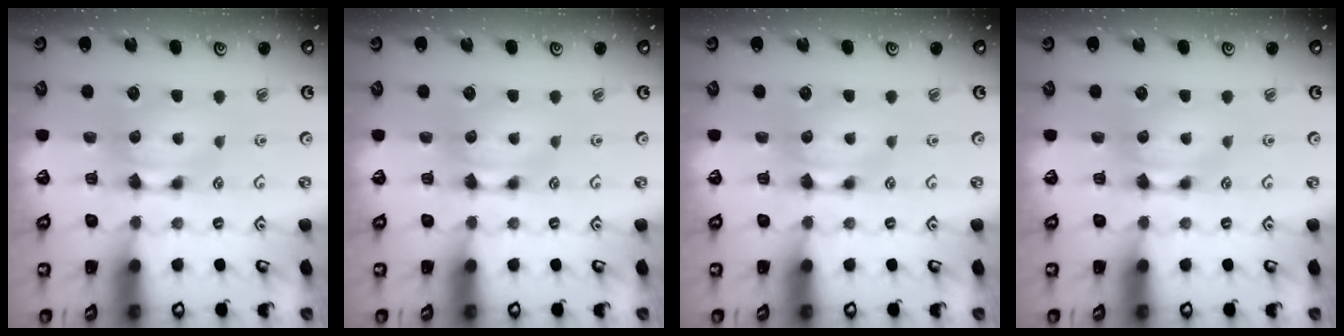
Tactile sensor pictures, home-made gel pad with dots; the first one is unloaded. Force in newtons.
{"total": 0.0}
{"total": 0.0}
{"total": 0.0}